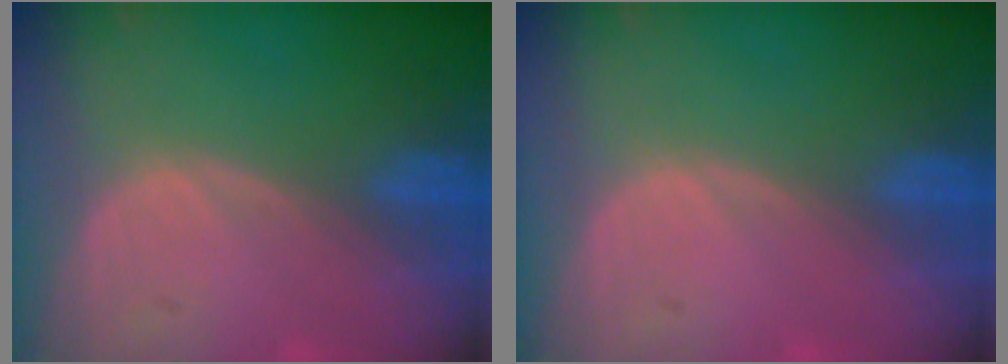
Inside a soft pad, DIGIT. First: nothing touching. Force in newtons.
{"total": 0.0}